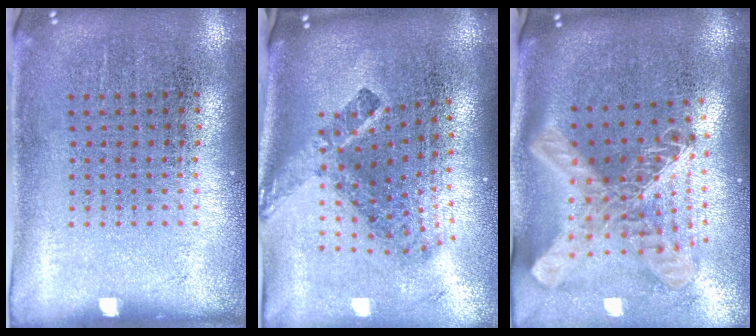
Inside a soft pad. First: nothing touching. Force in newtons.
{"total": 2.7, "press": 1.7, "slide": 2.1}
{"total": 2.9, "press": 2.1, "slide": 2.0}